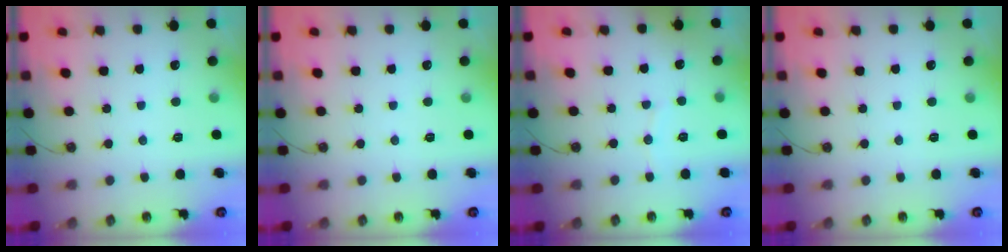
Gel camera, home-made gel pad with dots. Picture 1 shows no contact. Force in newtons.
{"total": 0.0}
{"total": 3.7, "press": 3.6, "slide": 0.4}
{"total": 0.0}